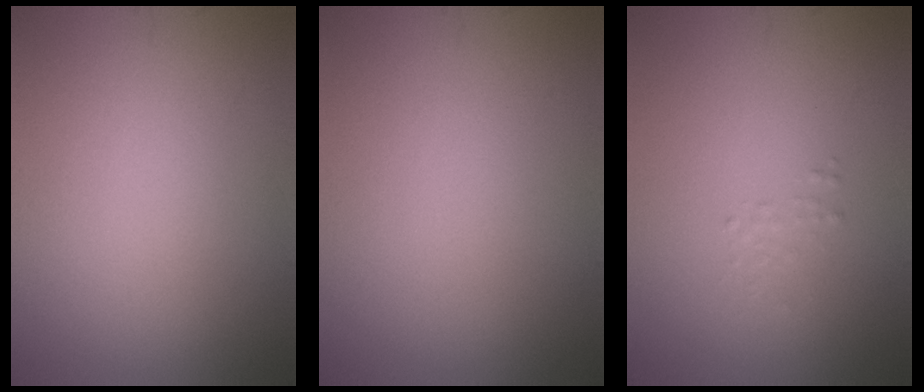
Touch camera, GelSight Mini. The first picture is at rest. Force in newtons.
{"total": 0.0}
{"total": 0.6, "press": 0.6, "slide": 0.1}